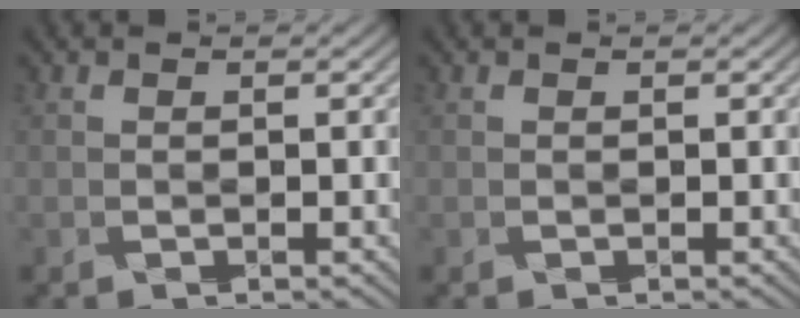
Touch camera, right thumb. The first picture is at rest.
{"total": 0.0}